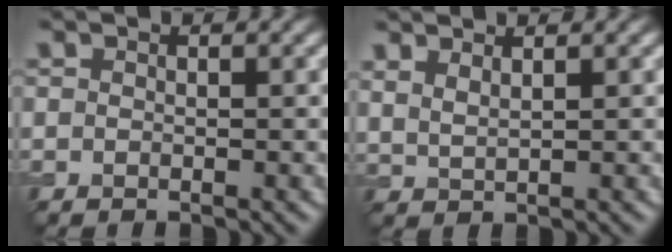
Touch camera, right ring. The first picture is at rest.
{"total": 1.8, "force": [1.5, 0.5, 0.9], "torque": [-0.017, 0.003, 0.033]}